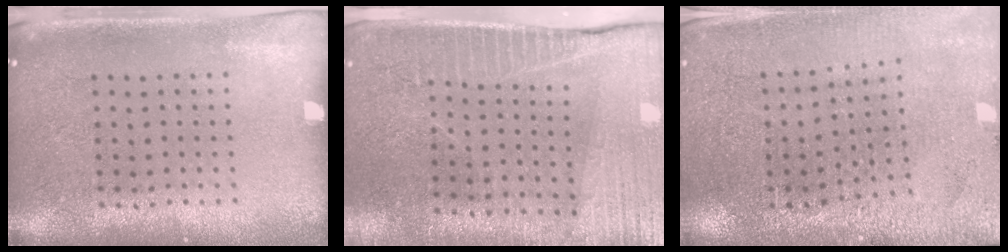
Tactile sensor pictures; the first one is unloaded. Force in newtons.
{"total": 3.6, "press": 3.5, "slide": 0.6}
{"total": 2.8, "press": 2.8, "slide": 0.1}